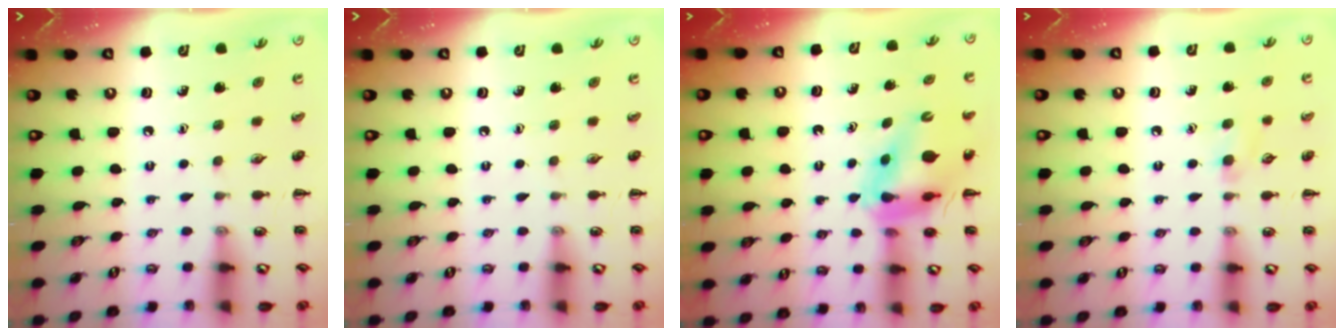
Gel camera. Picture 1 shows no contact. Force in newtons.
{"total": 0.0}
{"total": 11.2, "press": 10.7, "slide": 3.4}
{"total": 5.3, "press": 5.0, "slide": 1.9}